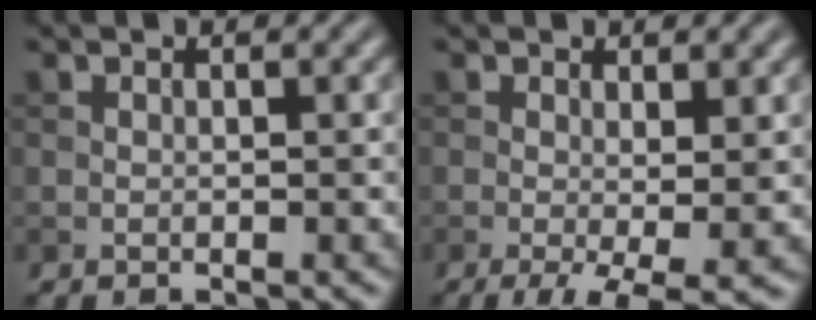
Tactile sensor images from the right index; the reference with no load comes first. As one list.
[{"total": 5.2, "force": [-1.4, 1.4, 4.8], "torque": [-0.080, -0.015, -0.020]}]